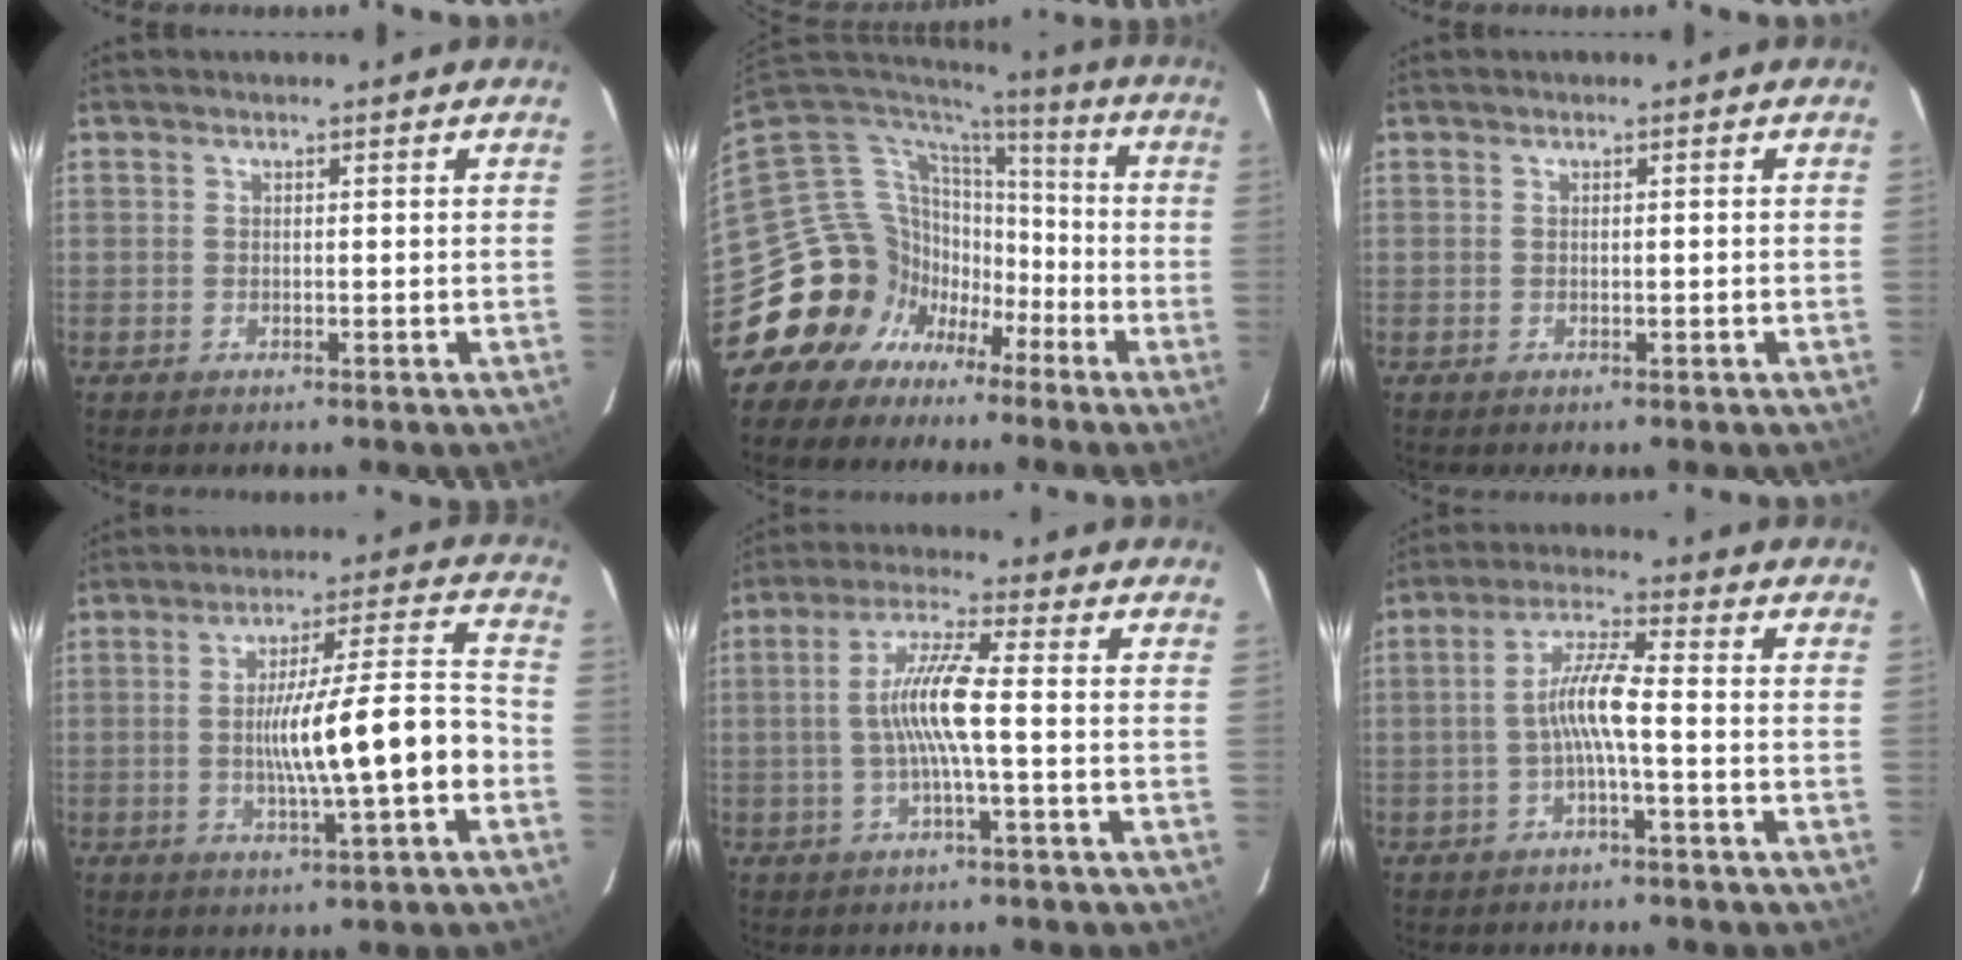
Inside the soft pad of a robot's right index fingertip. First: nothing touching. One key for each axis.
{"total": 15.9, "fx": -7.8, "fy": 13.5, "fz": 2.8, "tx": -0.082, "ty": 0.040, "tz": -0.132}
{"total": 0.7, "fx": -0.2, "fy": 0.1, "fz": 0.6, "tx": -0.009, "ty": 0.004, "tz": -0.002}
{"total": 13.6, "fx": -3.1, "fy": 0.8, "fz": 13.3, "tx": -0.208, "ty": 0.000, "tz": -0.042}
{"total": 8.3, "fx": -1.0, "fy": -0.1, "fz": 8.3, "tx": -0.167, "ty": 0.006, "tz": -0.019}
{"total": 6.4, "fx": -1.7, "fy": 0.1, "fz": 6.2, "tx": -0.133, "ty": 0.013, "tz": -0.032}